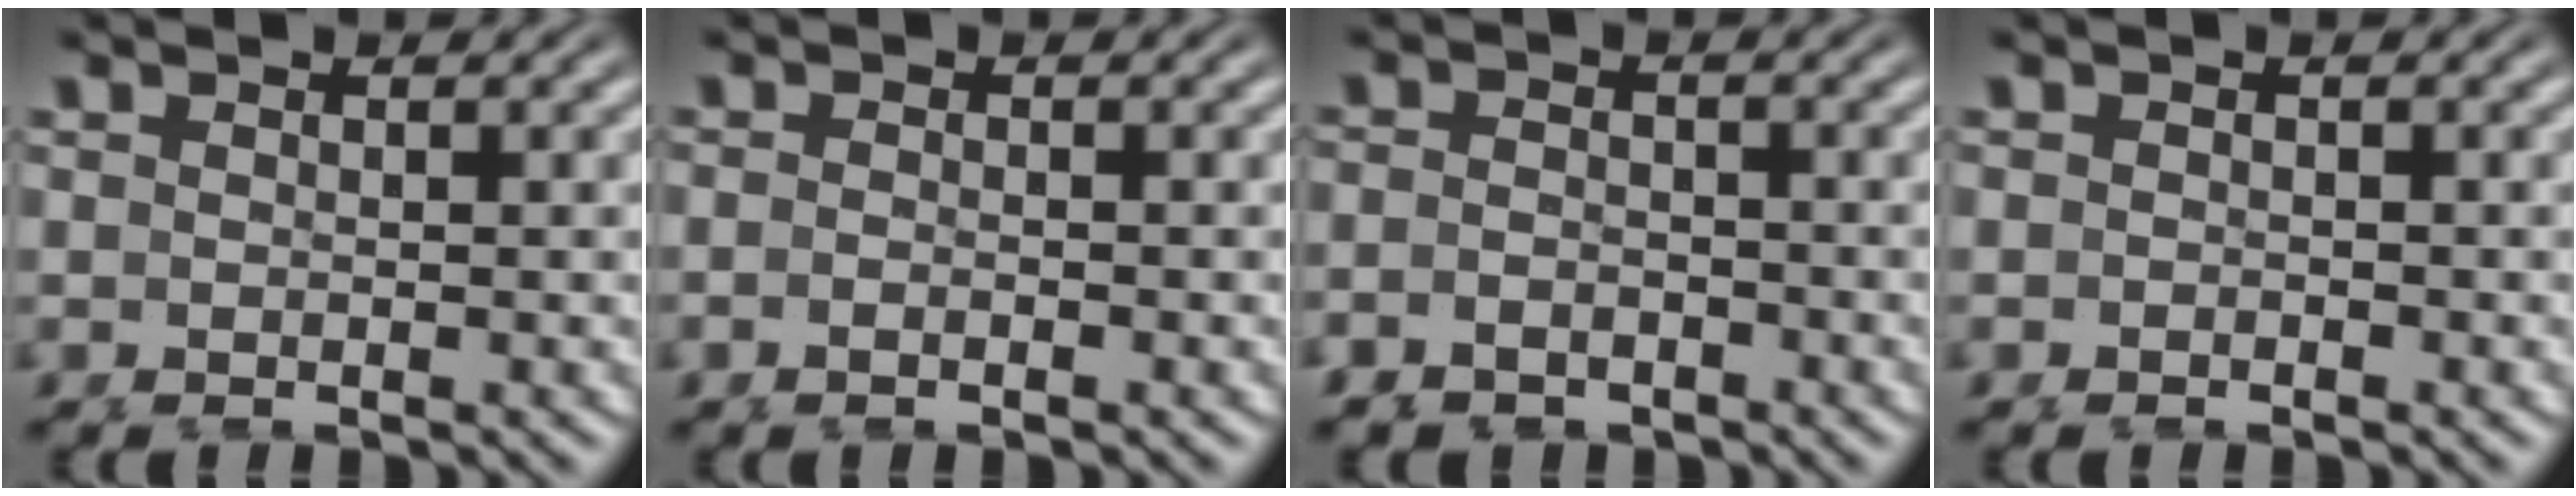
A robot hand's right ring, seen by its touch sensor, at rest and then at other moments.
{"total": 1.1, "force": [-1.0, 0.4, 0.5], "torque": [-0.016, -0.001, -0.025]}
{"total": 4.2, "force": [-3.1, 2.8, 0.6], "torque": [-0.026, -0.025, -0.052]}
{"total": 0.8, "force": [-0.6, 0.5, 0.0], "torque": [-0.007, -0.004, -0.013]}